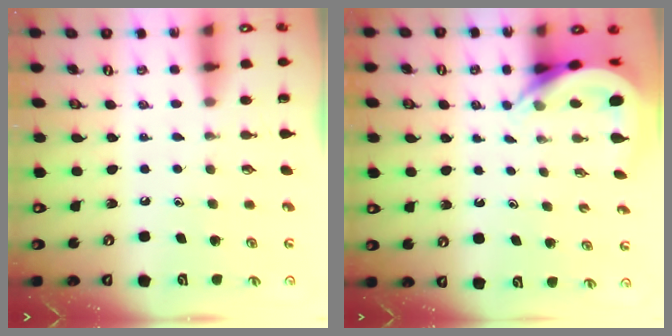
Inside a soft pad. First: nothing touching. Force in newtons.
{"total": 4.6, "press": 4.6, "slide": 0.5}